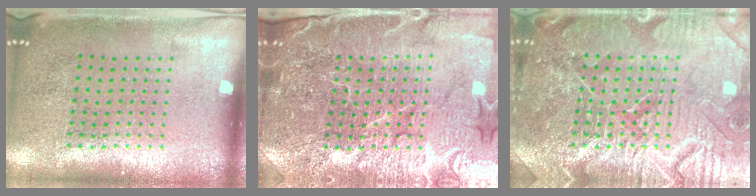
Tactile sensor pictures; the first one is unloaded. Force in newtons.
{"total": 5.2, "press": 4.9, "slide": 1.9}
{"total": 5.0, "press": 4.9, "slide": 0.7}